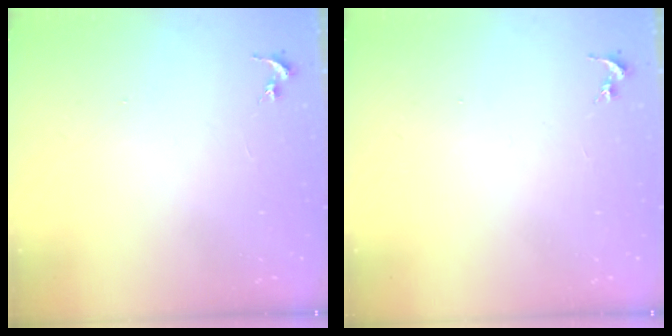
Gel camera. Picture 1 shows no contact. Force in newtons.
{"total": 0.0}